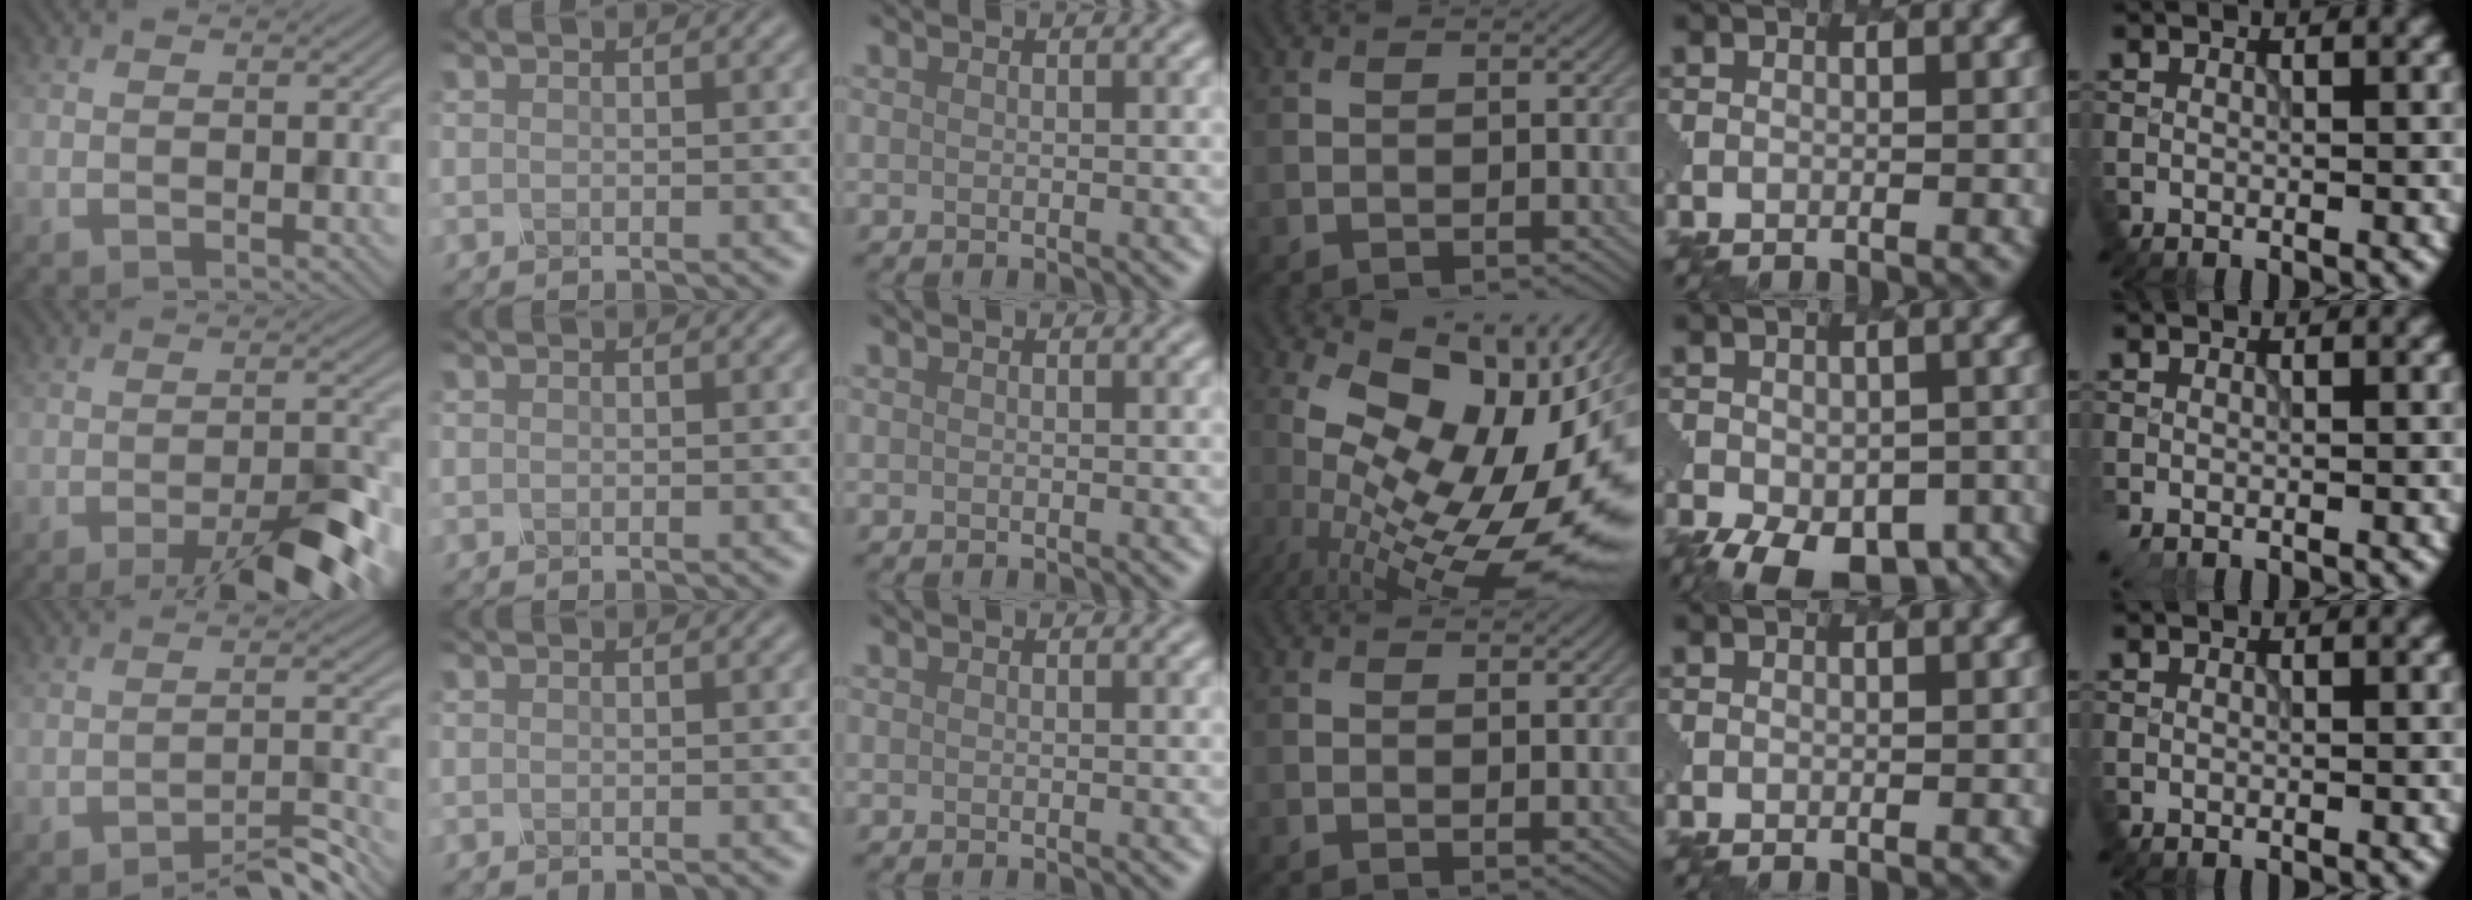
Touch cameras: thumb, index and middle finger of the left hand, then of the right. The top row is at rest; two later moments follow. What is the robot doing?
{"motion": "dispense", "object": "toothpaste"}